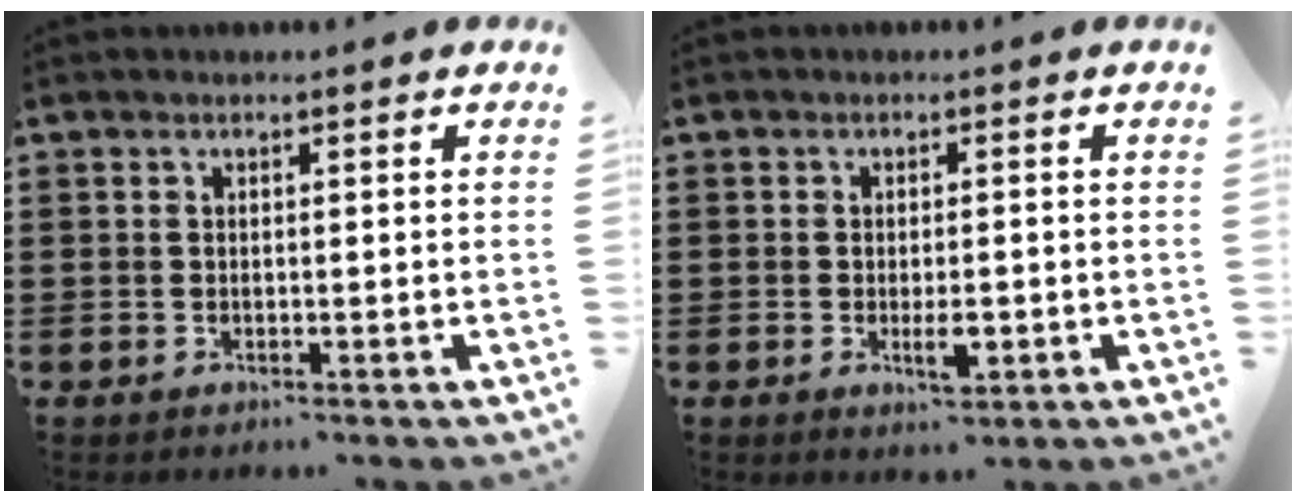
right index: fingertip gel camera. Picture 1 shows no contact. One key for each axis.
{"total": 3.3, "fx": -0.9, "fy": 1.2, "fz": 2.9, "tx": -0.050, "ty": 0.001, "tz": -0.014}